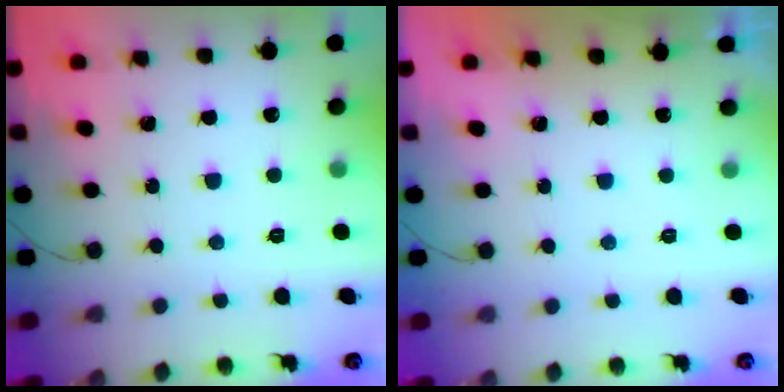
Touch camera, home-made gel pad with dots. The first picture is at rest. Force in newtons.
{"total": 1.8, "press": 0.1, "slide": 1.8}